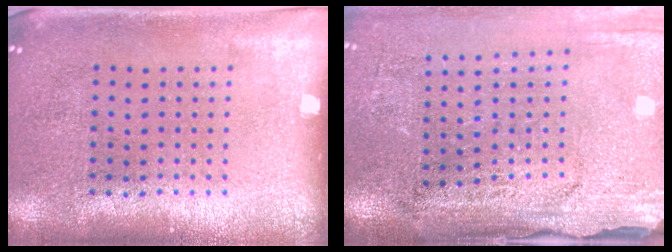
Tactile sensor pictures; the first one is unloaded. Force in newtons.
{"total": 3.4, "press": 3.1, "slide": 1.3}